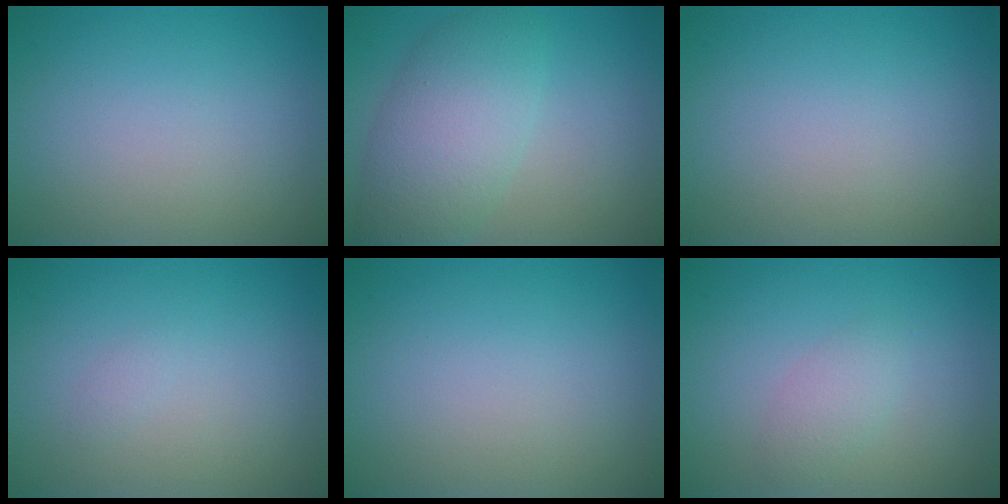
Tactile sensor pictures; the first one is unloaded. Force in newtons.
{"total": 6.2, "press": 6.2, "slide": 0.1}
{"total": 0.0}
{"total": 0.5, "press": 0.5, "slide": 0.0}
{"total": 0.0}
{"total": 1.7, "press": 1.7, "slide": 0.1}